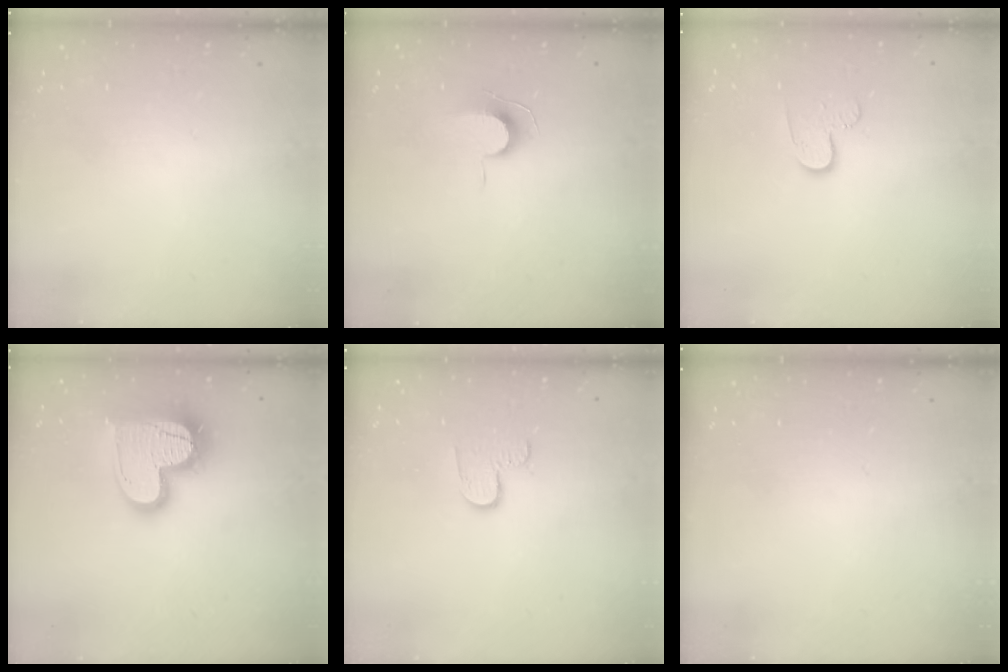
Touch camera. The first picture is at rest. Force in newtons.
{"total": 7.0, "press": 7.0, "slide": 0.7}
{"total": 6.0, "press": 6.0, "slide": 0.6}
{"total": 17.7, "press": 17.7, "slide": 1.3}
{"total": 5.1, "press": 5.0, "slide": 0.5}
{"total": 0.0}